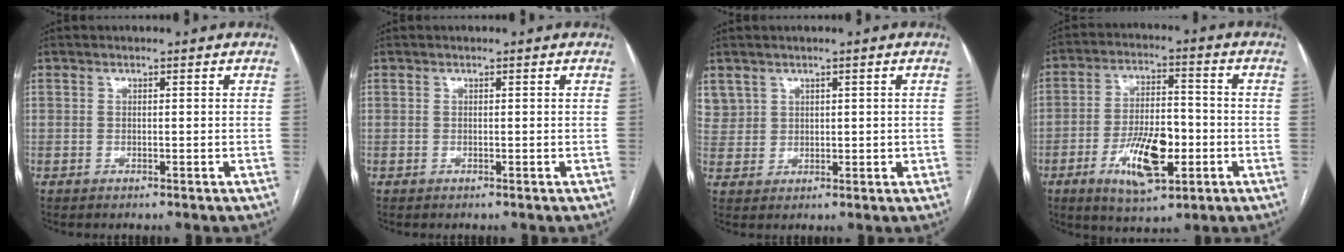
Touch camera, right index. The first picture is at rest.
{"total": 0.0}
{"total": 4.4, "force": [2.4, 3.6, 0.6], "torque": [-0.013, 0.013, 0.059]}
{"total": 11.5, "force": [-4.0, 4.4, 9.9], "torque": [-0.184, 0.003, -0.063]}